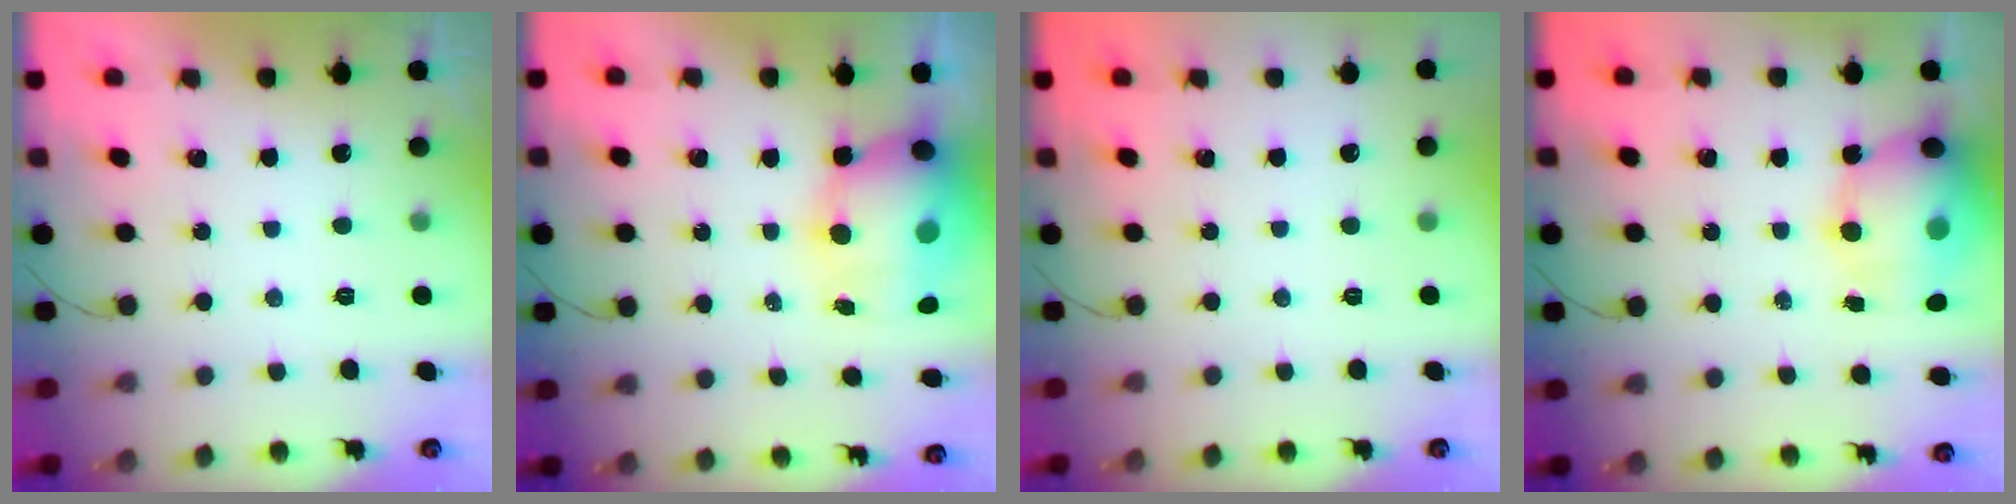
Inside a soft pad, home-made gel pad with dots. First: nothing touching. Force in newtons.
{"total": 14.0, "press": 13.6, "slide": 3.4}
{"total": 0.0}
{"total": 15.4, "press": 14.8, "slide": 4.4}